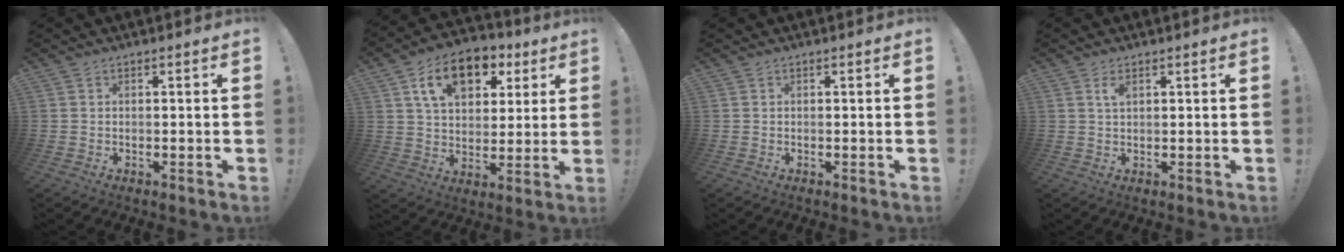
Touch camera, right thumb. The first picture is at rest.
{"total": 15.3, "force": [7.7, 9.7, 9.0], "torque": [-0.136, -0.028, 0.139]}
{"total": 0.0}
{"total": 2.1, "force": [1.1, 0.8, 1.6], "torque": [-0.020, -0.004, 0.015]}